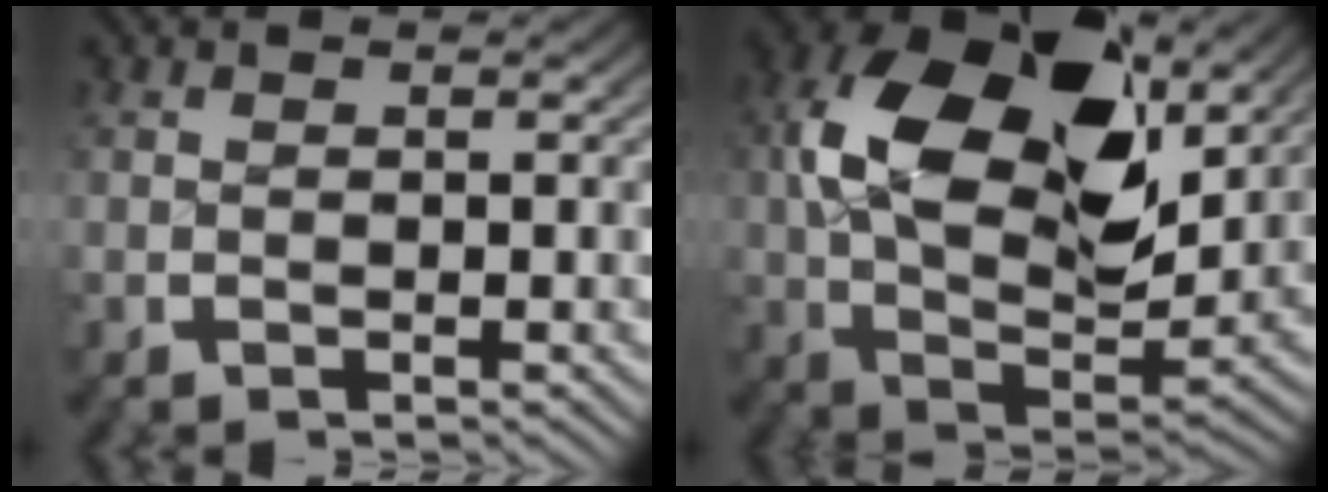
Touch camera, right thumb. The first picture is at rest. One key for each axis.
{"total": 18.0, "fx": 3.5, "fy": 10.8, "fz": 14.0, "tx": -0.272, "ty": -0.030, "tz": 0.062}